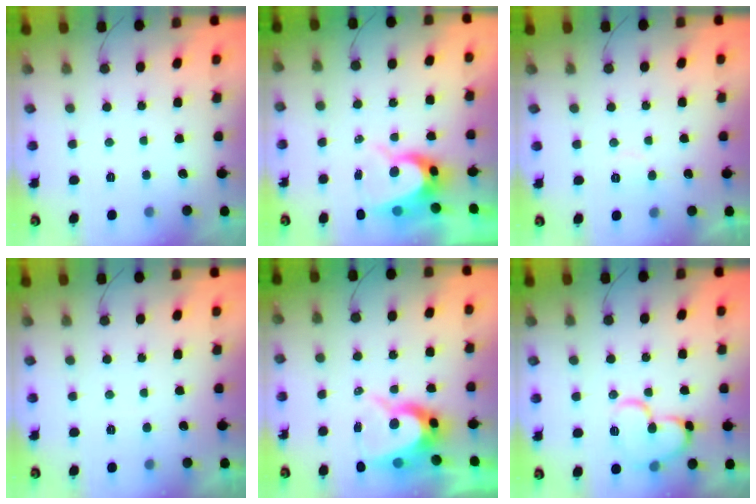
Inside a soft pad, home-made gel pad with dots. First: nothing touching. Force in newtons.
{"total": 8.5, "press": 8.5, "slide": 0.7}
{"total": 4.1, "press": 4.1, "slide": 0.3}
{"total": 3.4, "press": 3.4, "slide": 0.2}
{"total": 9.6, "press": 9.6, "slide": 0.7}
{"total": 13.7, "press": 13.6, "slide": 1.9}